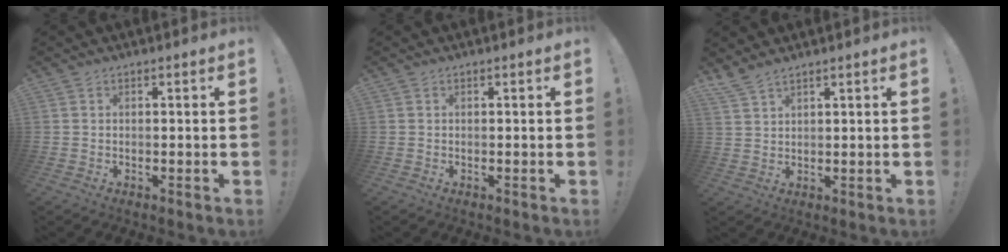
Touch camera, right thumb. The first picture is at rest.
{"total": 0.0}
{"total": 4.2, "force": [3.7, 1.1, 1.6], "torque": [-0.034, -0.023, 0.071]}